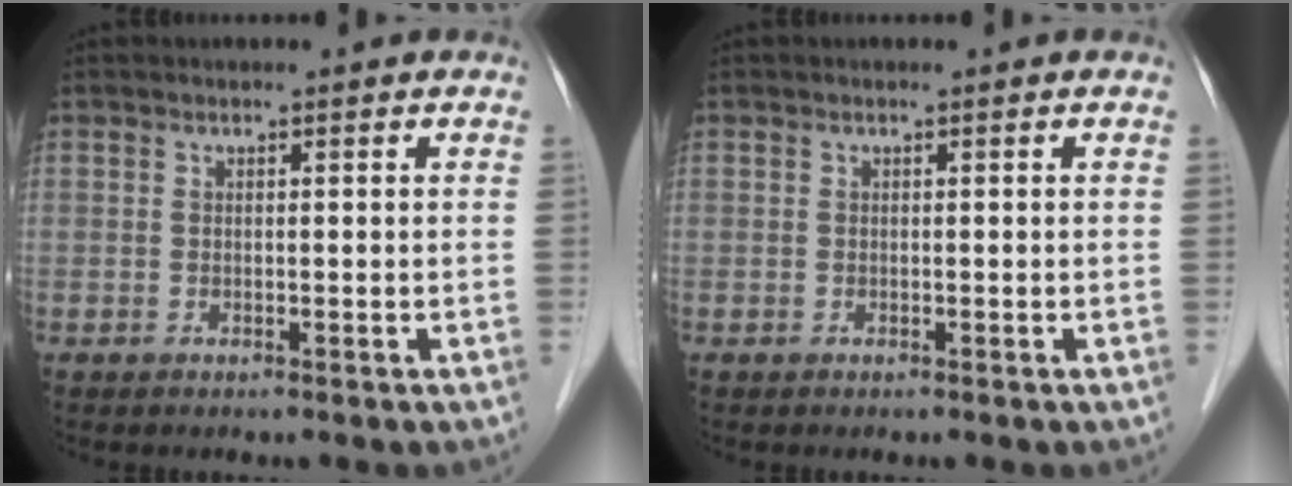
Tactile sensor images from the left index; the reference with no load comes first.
{"total": 0.0}